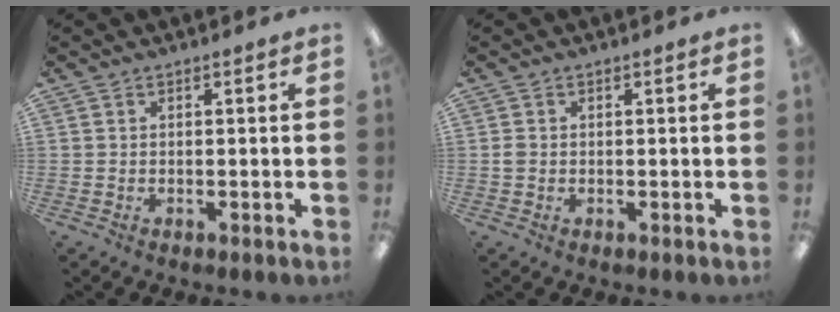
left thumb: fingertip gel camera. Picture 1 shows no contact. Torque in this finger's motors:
{"motor_torque": [-0.01, 0.11, 0.29, -0.09, 0.00]}